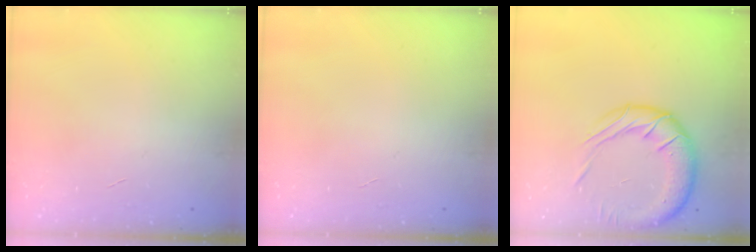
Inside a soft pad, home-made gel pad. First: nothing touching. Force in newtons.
{"total": 0.0}
{"total": 16.0, "press": 15.7, "slide": 2.9}